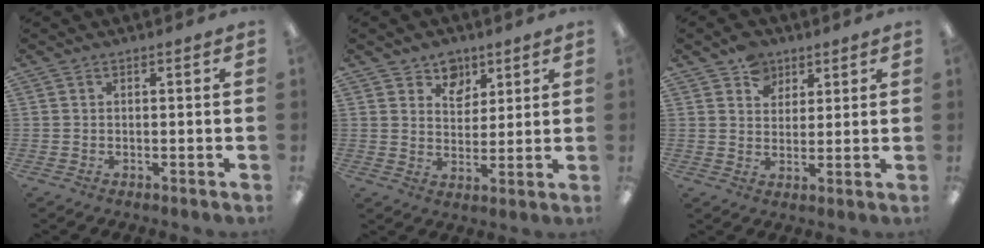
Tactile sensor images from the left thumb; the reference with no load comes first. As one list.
[{"total": 6.9, "force": [4.8, 4.9, 0.7], "torque": [-0.010, -0.032, 0.088]}, {"total": 6.9, "force": [4.4, 5.1, 1.4], "torque": [-0.019, -0.014, 0.080]}]